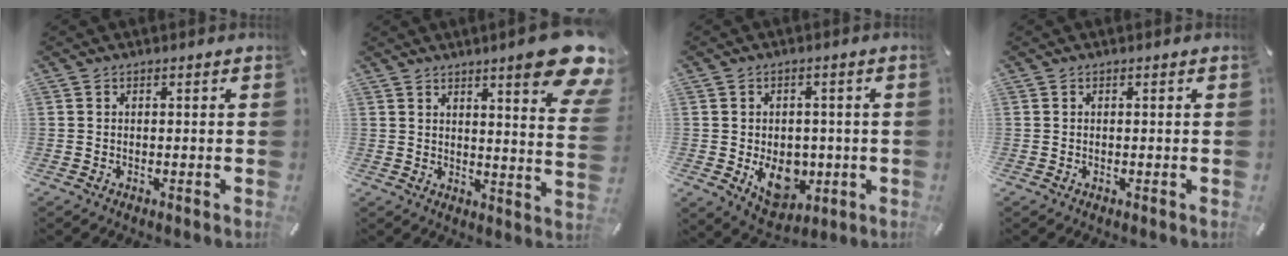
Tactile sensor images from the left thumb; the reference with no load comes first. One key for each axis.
{"total": 14.7, "fx": 9.3, "fy": 2.6, "fz": 11.1, "tx": -0.157, "ty": -0.070, "tz": 0.151}
{"total": 10.8, "fx": -2.3, "fy": 8.1, "fz": 6.8, "tx": -0.088, "ty": -0.004, "tz": -0.035}
{"total": 0.0}